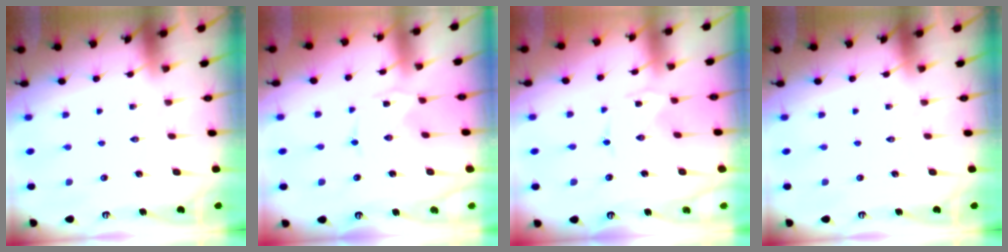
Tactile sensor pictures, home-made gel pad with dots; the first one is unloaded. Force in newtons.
{"total": 0.0}
{"total": 0.0}
{"total": 0.0}